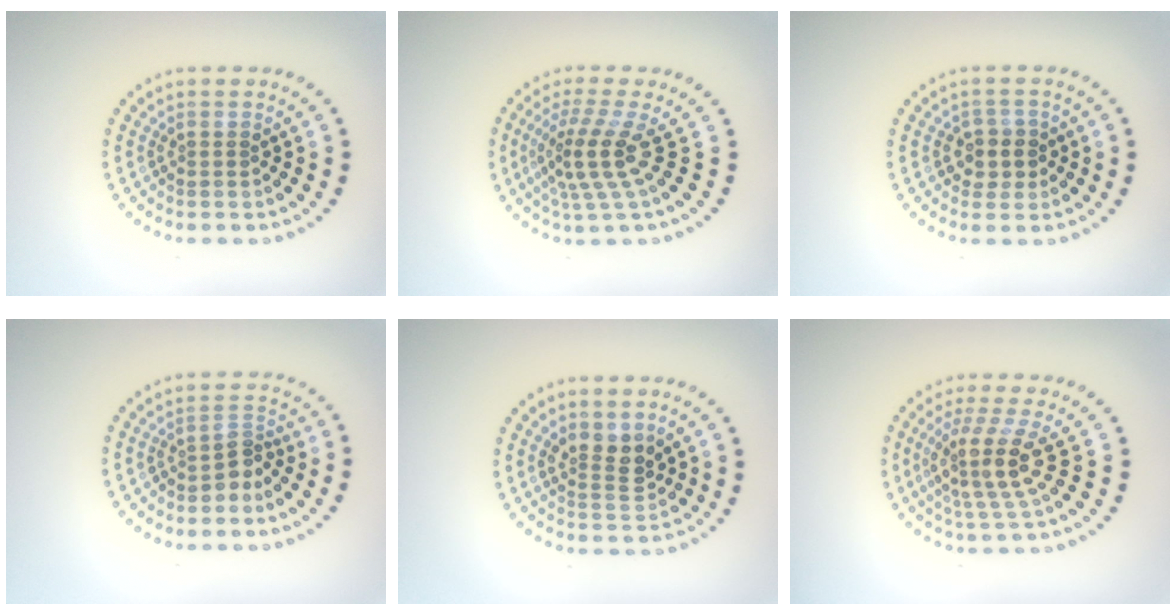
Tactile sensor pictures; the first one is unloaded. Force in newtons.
{"total": 4.0, "press": 2.8, "slide": 2.9}
{"total": 2.4, "press": 2.2, "slide": 0.9}
{"total": 2.2, "press": 1.5, "slide": 1.6}
{"total": 2.7, "press": 2.4, "slide": 1.1}
{"total": 4.1, "press": 3.0, "slide": 2.8}